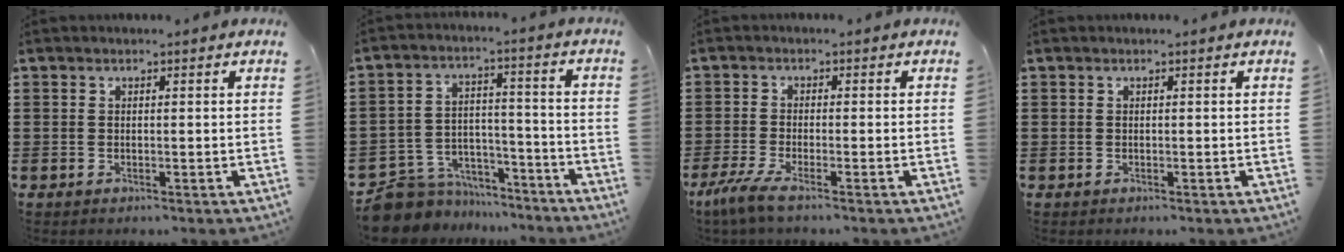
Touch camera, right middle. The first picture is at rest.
{"total": 7.2, "force": [-6.9, 2.3, 0.0], "torque": [-0.018, 0.005, -0.141]}
{"total": 3.7, "force": [-2.7, 0.3, 2.5], "torque": [-0.064, -0.011, -0.056]}
{"total": 0.0}